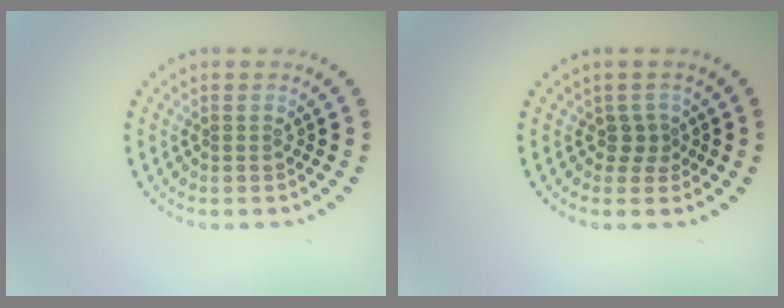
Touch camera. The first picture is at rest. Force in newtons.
{"total": 1.7, "press": 1.1, "slide": 1.2}